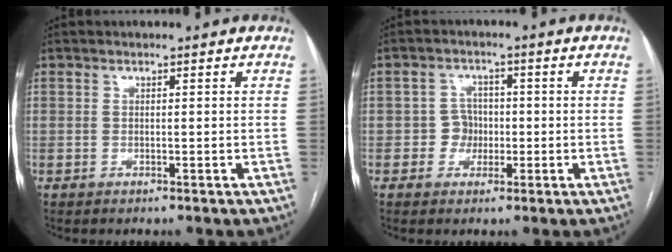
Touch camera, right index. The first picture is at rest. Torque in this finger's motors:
{"motor_torque": [0.53, 0.19, -0.01, 0.00]}